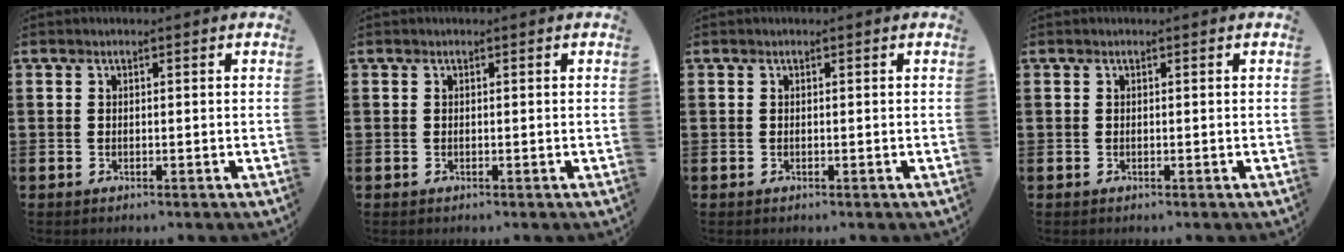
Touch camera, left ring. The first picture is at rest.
{"total": 0.0}
{"total": 0.0}
{"total": 0.0}